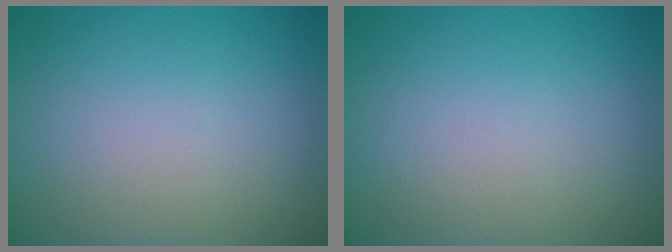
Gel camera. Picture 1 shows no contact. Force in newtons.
{"total": 0.0}